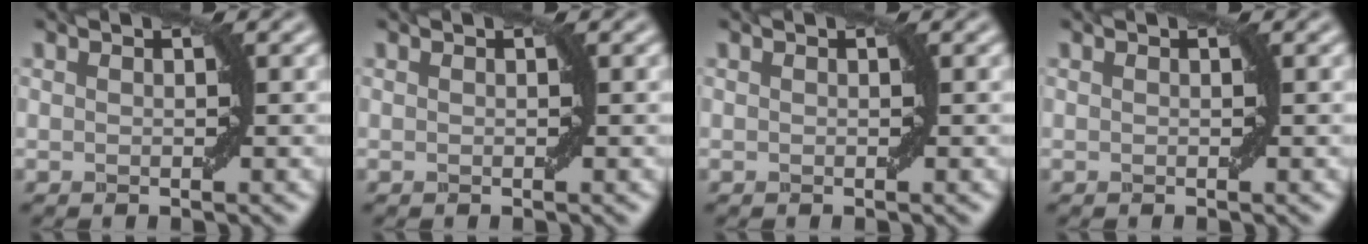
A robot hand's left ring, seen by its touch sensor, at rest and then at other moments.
{"total": 0.0}
{"total": 0.0}
{"total": 0.0}